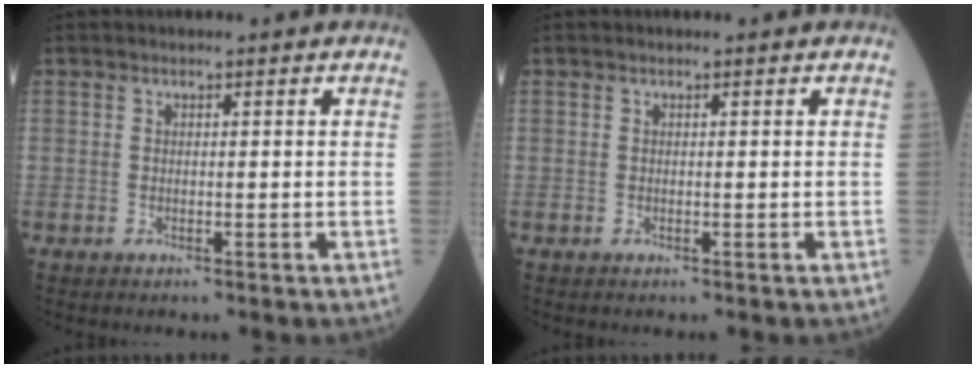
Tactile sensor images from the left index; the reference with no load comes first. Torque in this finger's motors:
{"motor_torque": [0.00, 0.00, 0.01, -0.01]}